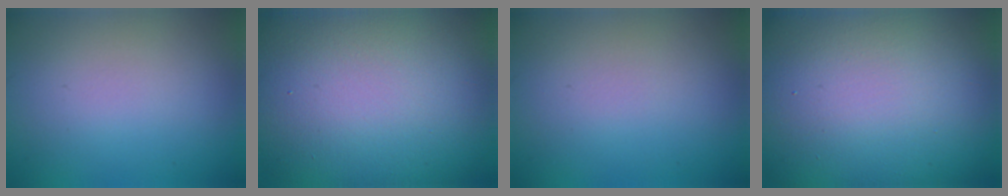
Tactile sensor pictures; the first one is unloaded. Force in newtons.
{"total": 19.4, "press": 19.4, "slide": 0.6}
{"total": 0.0}
{"total": 21.8, "press": 21.8, "slide": 1.0}